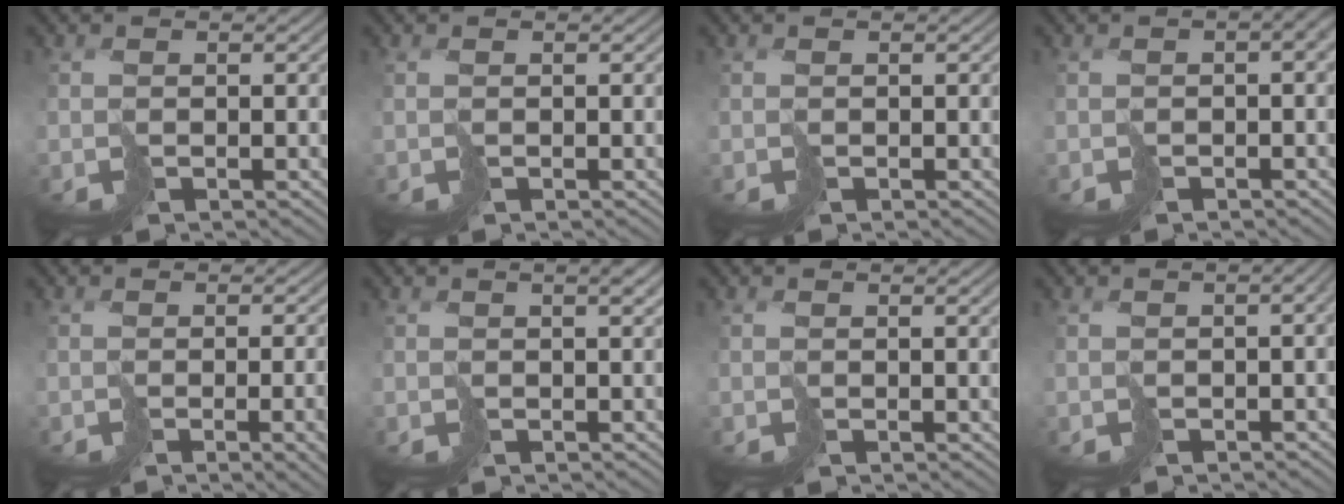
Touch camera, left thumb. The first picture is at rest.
{"total": 0.0}
{"total": 0.0}
{"total": 3.5, "force": [-0.4, 1.5, 3.1], "torque": [-0.040, -0.003, 0.003]}
{"total": 6.7, "force": [-1.6, 2.6, 6.0], "torque": [-0.055, -0.013, -0.007]}
{"total": 1.7, "force": [0.7, 0.3, 1.5], "torque": [-0.023, 0.006, 0.012]}
{"total": 2.0, "force": [0.3, 0.5, 1.9], "torque": [-0.030, -0.001, 0.006]}
{"total": 2.8, "force": [-0.6, 1.1, 2.5], "torque": [-0.029, -0.005, -0.002]}